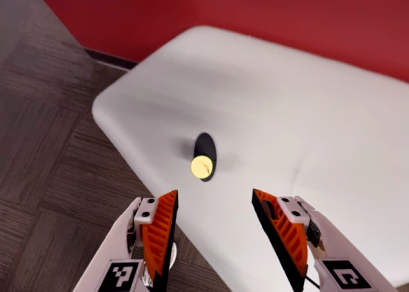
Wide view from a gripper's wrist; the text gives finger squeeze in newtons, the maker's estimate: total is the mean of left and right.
{"total": 0.0}